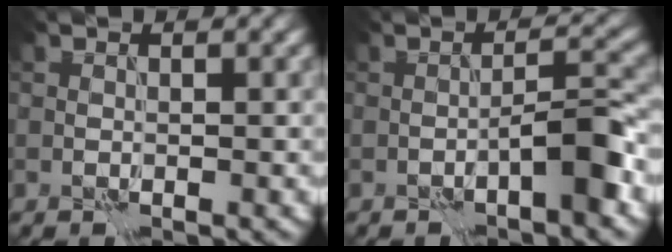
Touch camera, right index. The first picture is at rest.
{"total": 3.2, "force": [-1.8, 0.0, 2.7], "torque": [-0.040, 0.018, -0.031]}